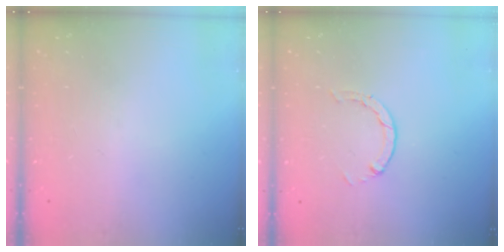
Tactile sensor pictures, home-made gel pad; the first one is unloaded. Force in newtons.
{"total": 0.6, "press": 0.6, "slide": 0.2}